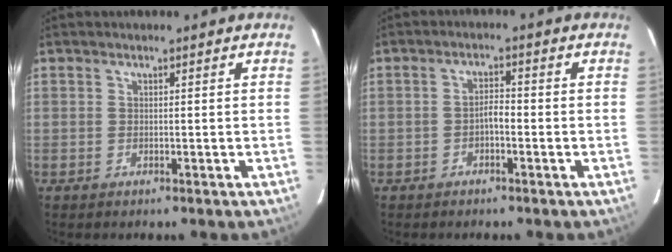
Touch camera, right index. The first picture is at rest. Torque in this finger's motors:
{"motor_torque": [0.41, -0.21, 0.17, 0.05]}